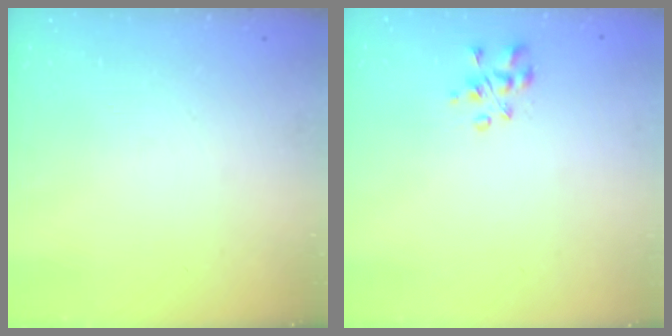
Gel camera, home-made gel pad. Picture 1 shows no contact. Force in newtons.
{"total": 3.8, "press": 3.8, "slide": 0.6}